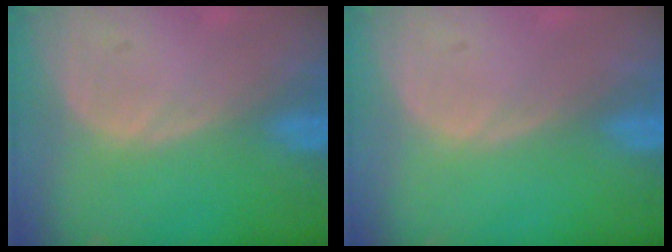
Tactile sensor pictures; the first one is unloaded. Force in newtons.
{"total": 0.0}